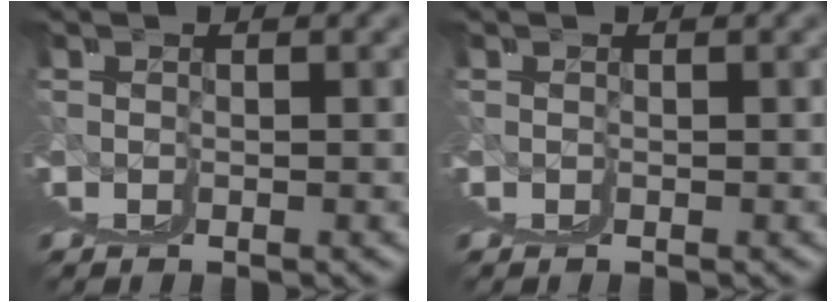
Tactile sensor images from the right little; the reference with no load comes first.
{"total": 0.0}